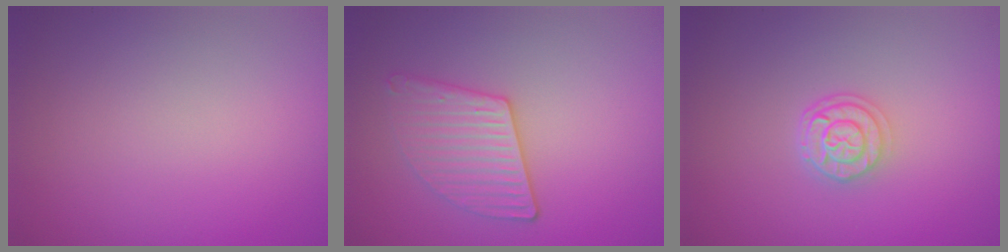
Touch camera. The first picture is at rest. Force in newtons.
{"total": 2.9, "press": 2.9, "slide": 0.6}
{"total": 2.6, "press": 2.1, "slide": 1.5}